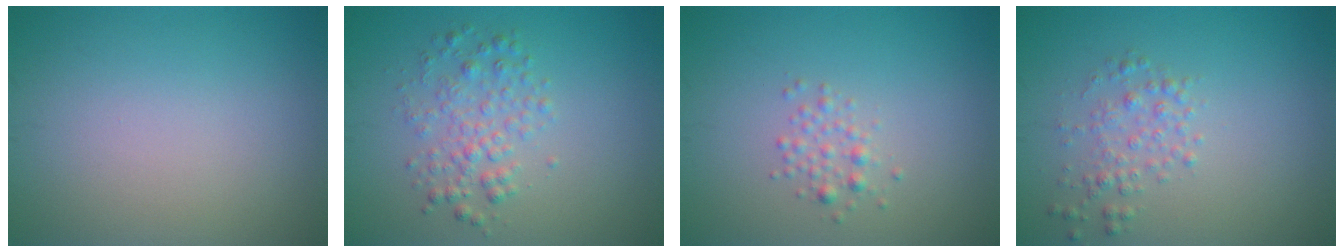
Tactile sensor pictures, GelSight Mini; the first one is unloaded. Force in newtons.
{"total": 2.8, "press": 2.8, "slide": 0.0}
{"total": 1.4, "press": 1.4, "slide": 0.1}
{"total": 1.9, "press": 1.9, "slide": 0.0}